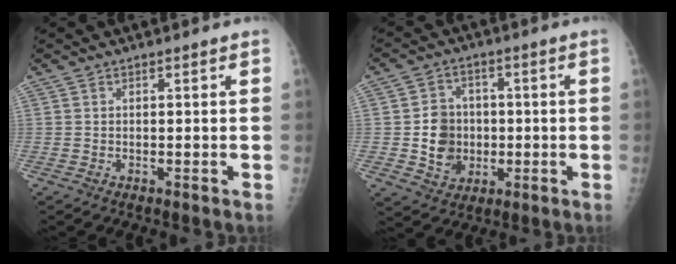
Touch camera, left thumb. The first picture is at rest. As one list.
[{"total": 9.1, "force": [-0.8, 8.0, 4.3], "torque": [-0.034, 0.007, -0.011]}]